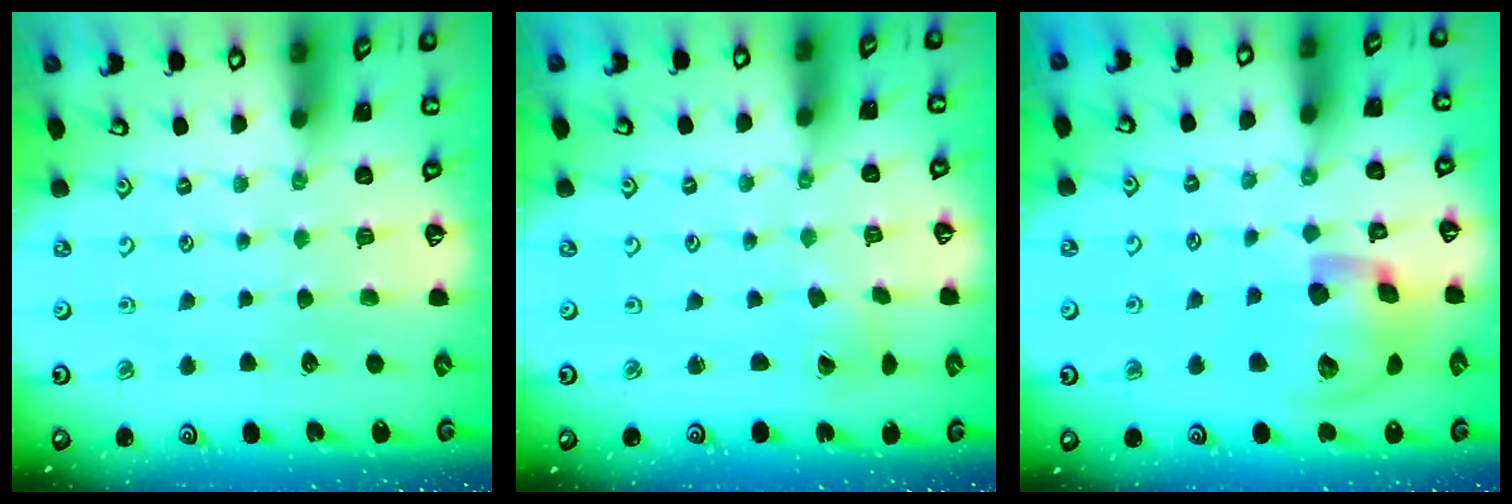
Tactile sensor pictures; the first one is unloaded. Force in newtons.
{"total": 1.8, "press": 1.8, "slide": 0.1}
{"total": 18.2, "press": 18.0, "slide": 2.9}